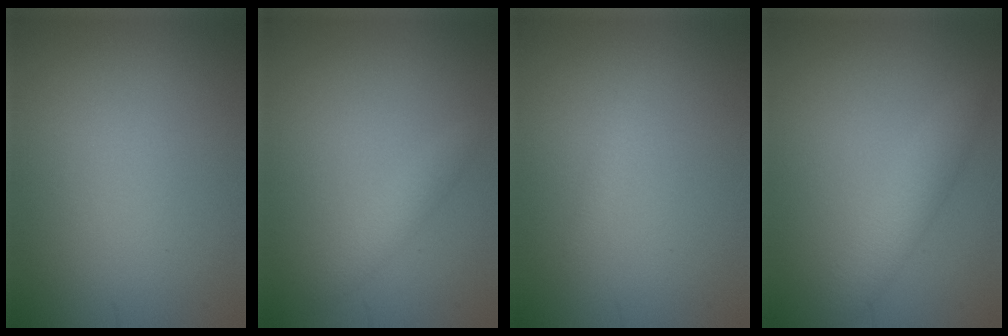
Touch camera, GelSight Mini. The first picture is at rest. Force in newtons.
{"total": 1.5, "press": 1.5, "slide": 0.1}
{"total": 1.0, "press": 1.0, "slide": 0.1}
{"total": 2.9, "press": 2.9, "slide": 0.1}